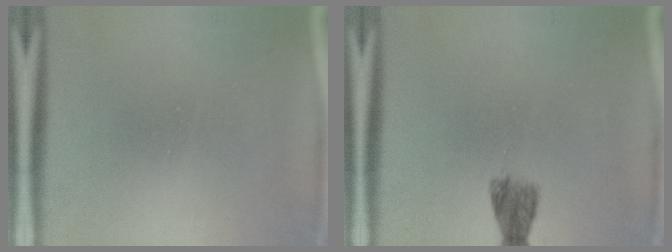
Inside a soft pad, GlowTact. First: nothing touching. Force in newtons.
{"total": 2.1}